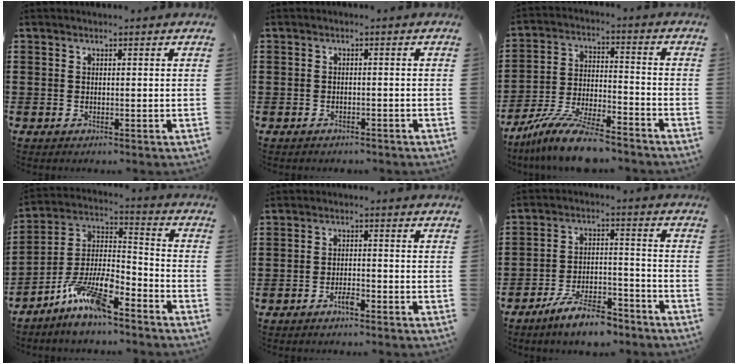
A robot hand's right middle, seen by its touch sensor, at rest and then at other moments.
{"total": 1.0, "force": [-0.9, 0.5, -0.1], "torque": [0.000, 0.003, -0.020]}
{"total": 10.5, "force": [-9.1, 1.2, 5.0], "torque": [-0.097, 0.018, -0.176]}
{"total": 10.9, "force": [-8.1, 2.7, 6.8], "torque": [-0.148, 0.012, -0.161]}
{"total": 2.4, "force": [-1.8, 0.5, 1.5], "torque": [-0.029, 0.003, -0.033]}
{"total": 8.3, "force": [-7.1, 1.6, 4.0], "torque": [-0.074, 0.015, -0.134]}